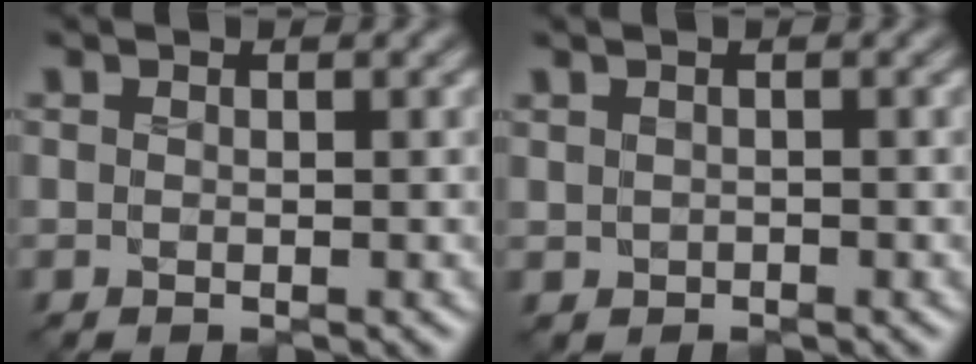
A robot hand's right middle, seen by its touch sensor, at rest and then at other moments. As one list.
[{"total": 0.0}]